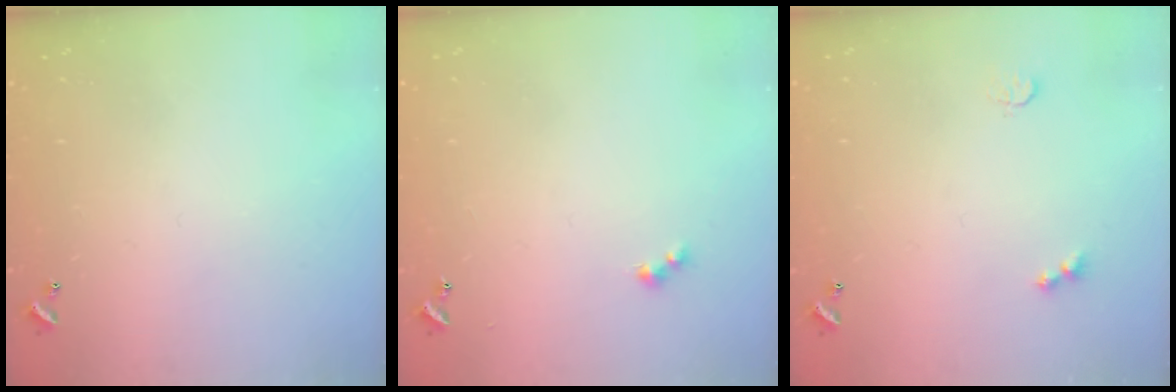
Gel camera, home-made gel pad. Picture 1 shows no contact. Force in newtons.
{"total": 2.4, "press": 2.4, "slide": 0.5}
{"total": 3.9, "press": 3.8, "slide": 0.8}